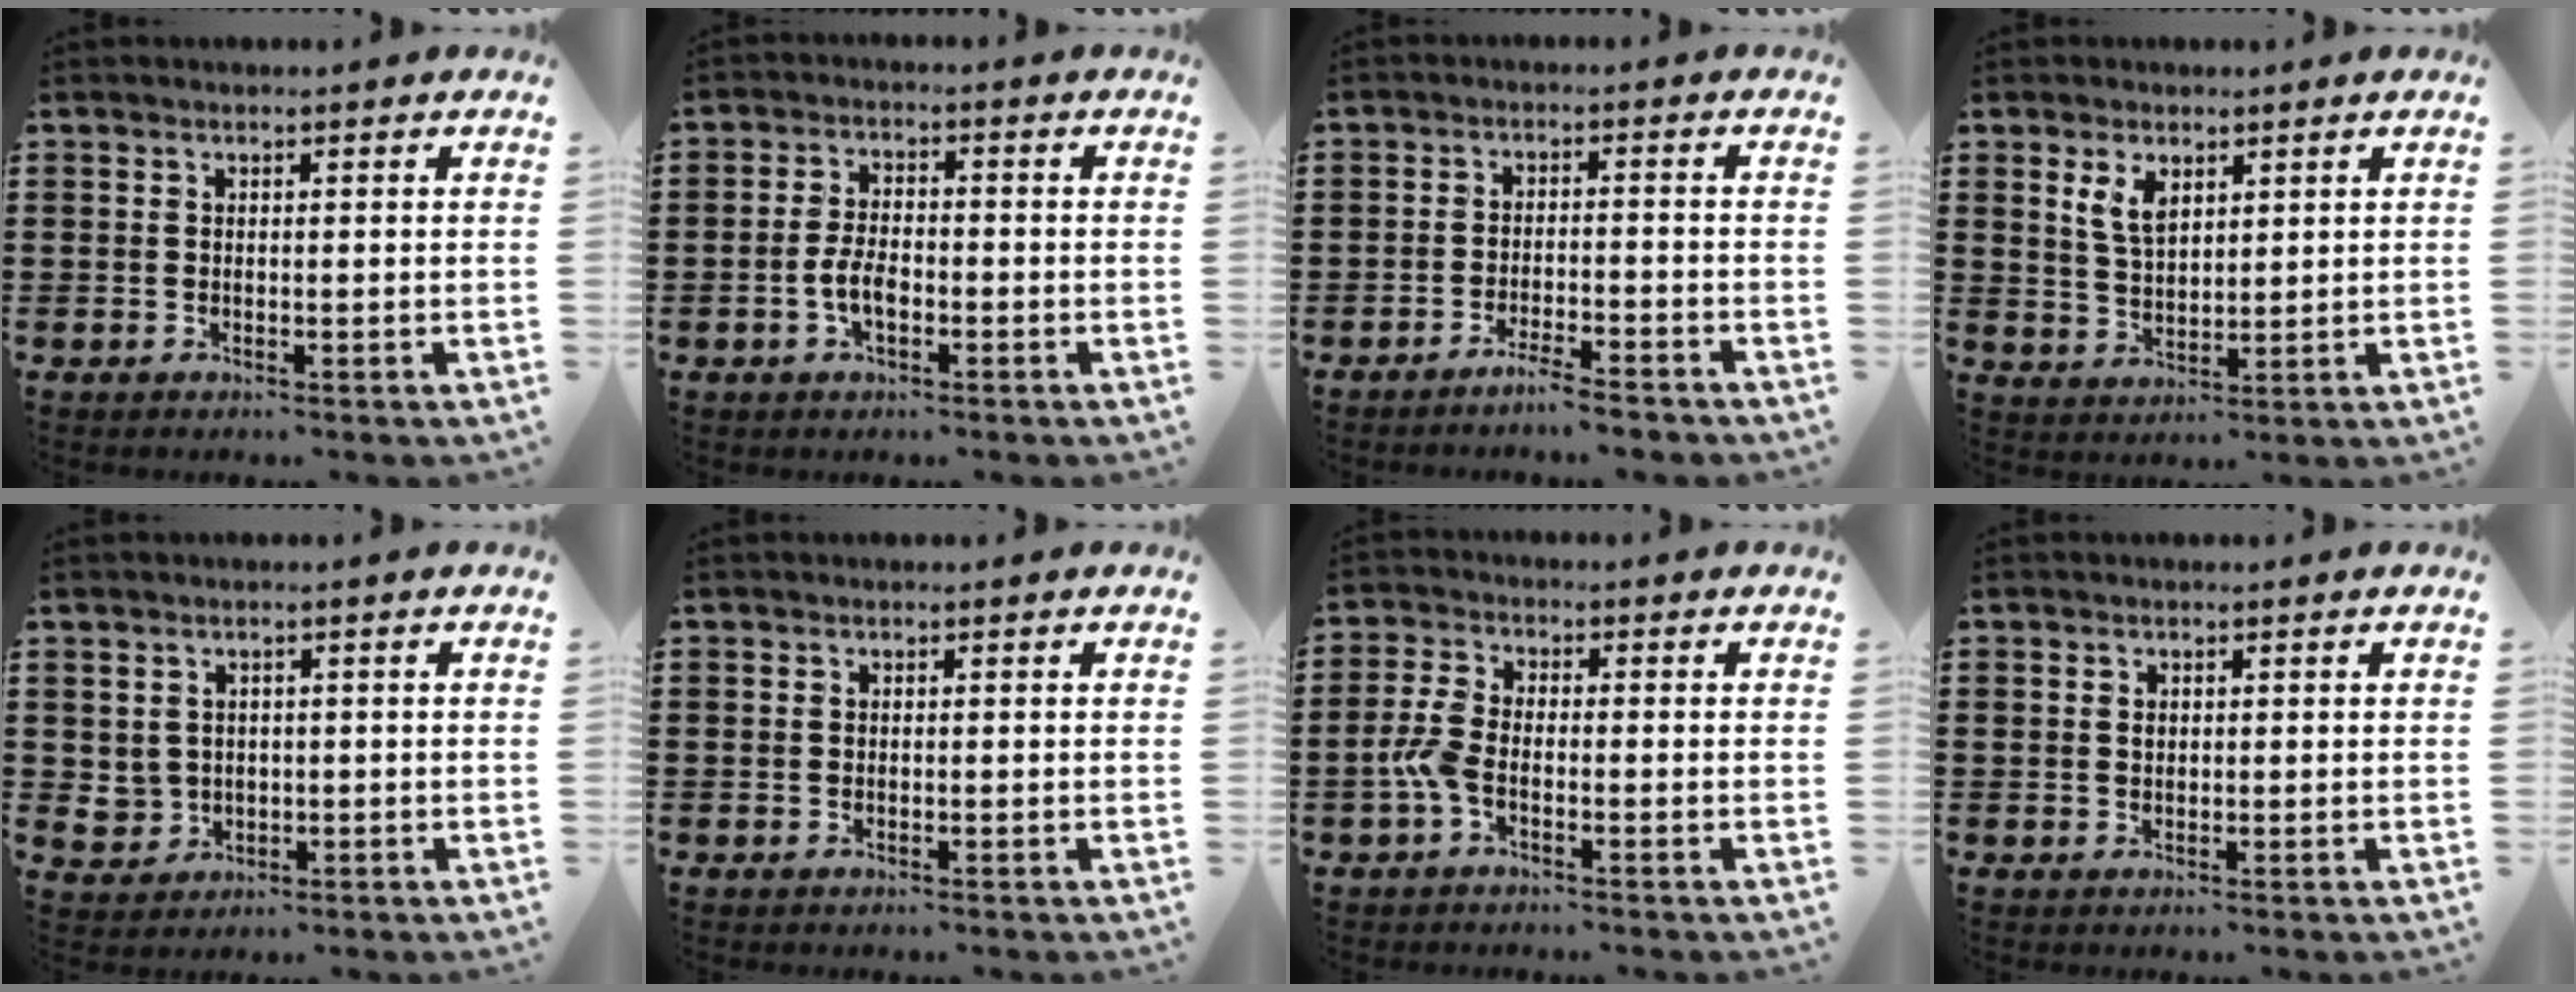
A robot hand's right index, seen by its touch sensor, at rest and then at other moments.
{"total": 4.1, "force": [-1.3, 2.0, 3.4], "torque": [-0.081, -0.001, -0.029]}
{"total": 3.3, "force": [-3.0, -0.2, 1.2], "torque": [-0.021, 0.001, -0.058]}
{"total": 4.4, "force": [2.3, 2.2, 3.0], "torque": [-0.067, 0.006, 0.042]}
{"total": 2.4, "force": [0.4, 2.4, 0.4], "torque": [-0.020, 0.008, 0.006]}
{"total": 0.0}
{"total": 4.1, "force": [-1.7, 1.8, 3.4], "torque": [-0.093, -0.006, -0.039]}
{"total": 0.7, "force": [0.3, 0.6, 0.3], "torque": [-0.008, 0.003, 0.006]}